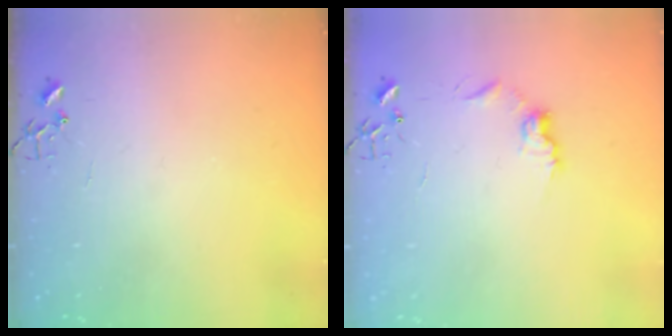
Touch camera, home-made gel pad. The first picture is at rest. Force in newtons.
{"total": 7.8, "press": 7.8, "slide": 0.4}